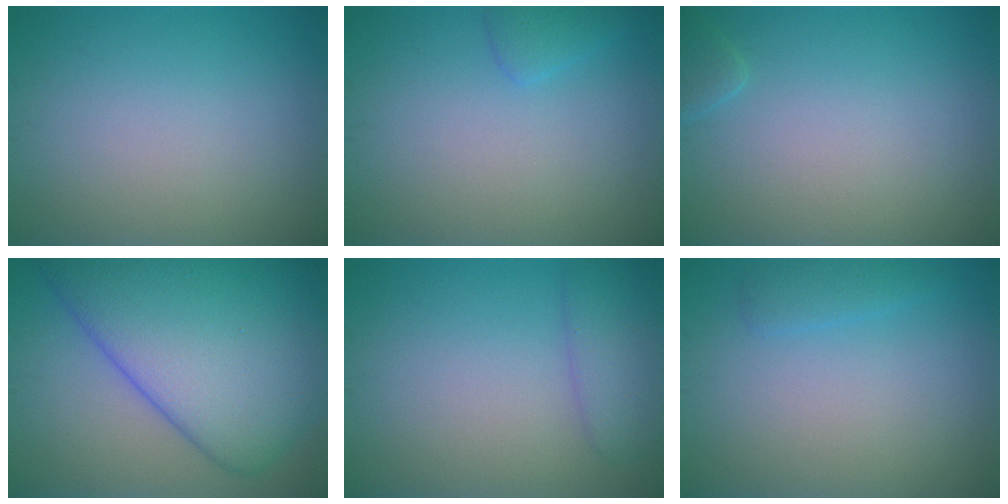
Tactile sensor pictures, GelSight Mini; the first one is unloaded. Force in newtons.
{"total": 1.4, "press": 1.4, "slide": 0.1}
{"total": 0.9, "press": 0.9, "slide": 0.1}
{"total": 14.2, "press": 14.2, "slide": 0.4}
{"total": 2.9, "press": 2.9, "slide": 0.3}
{"total": 1.4, "press": 1.4, "slide": 0.1}